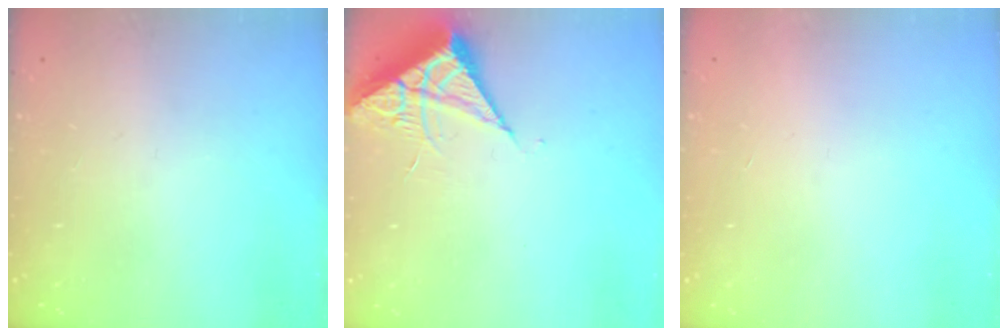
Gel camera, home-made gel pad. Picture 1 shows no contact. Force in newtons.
{"total": 6.2, "press": 6.2, "slide": 0.4}
{"total": 1.7, "press": 1.7, "slide": 0.1}